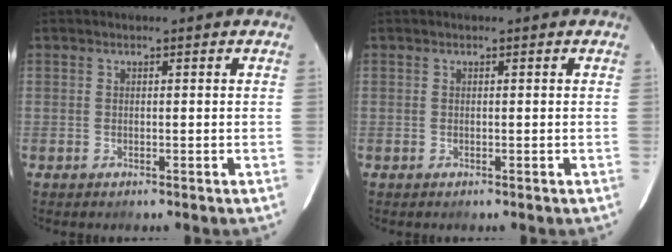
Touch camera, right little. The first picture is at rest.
{"total": 0.0}